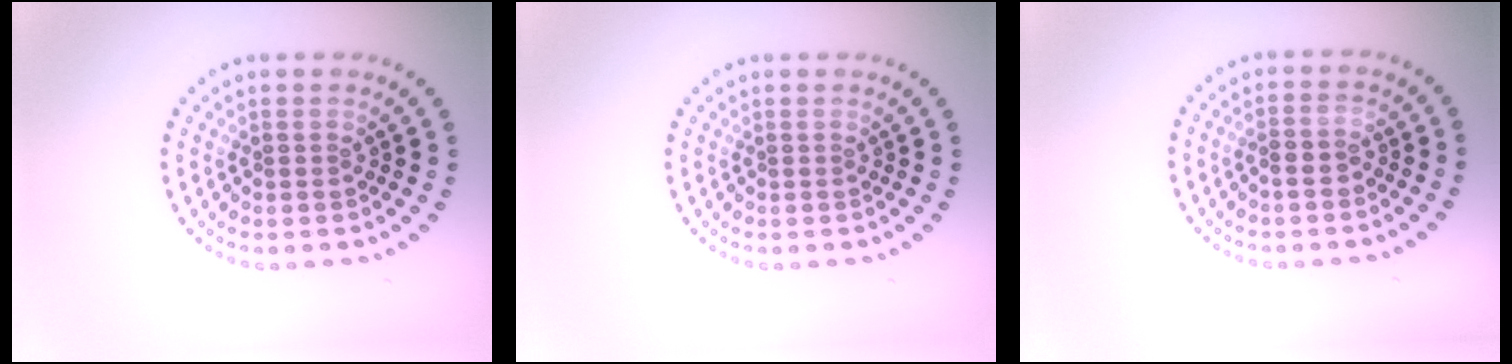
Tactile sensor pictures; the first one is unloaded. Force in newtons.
{"total": 0.0}
{"total": 1.1, "press": 1.0, "slide": 0.5}